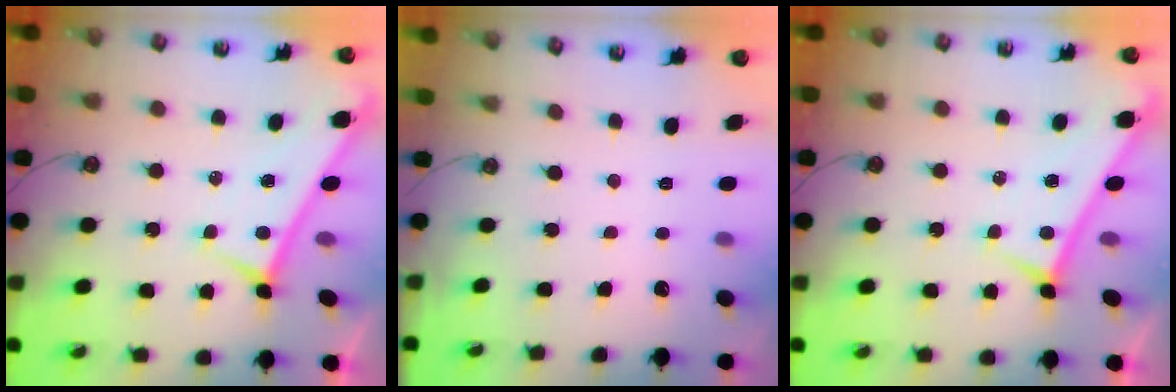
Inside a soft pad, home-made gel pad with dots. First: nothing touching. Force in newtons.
{"total": 0.0}
{"total": 0.0}